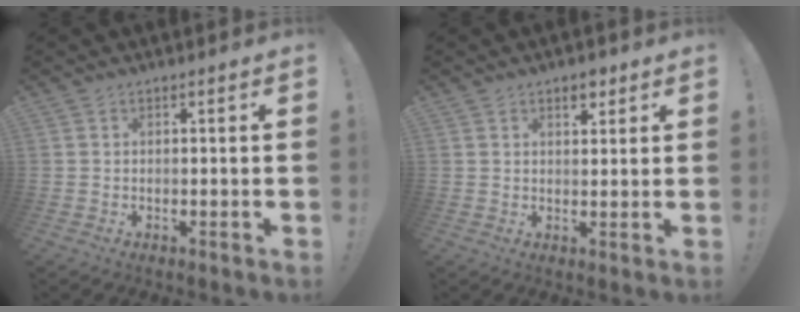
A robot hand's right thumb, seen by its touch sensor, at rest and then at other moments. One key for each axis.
{"total": 4.0, "fx": 2.7, "fy": 2.2, "fz": 2.0, "tx": -0.009, "ty": -0.015, "tz": 0.042}